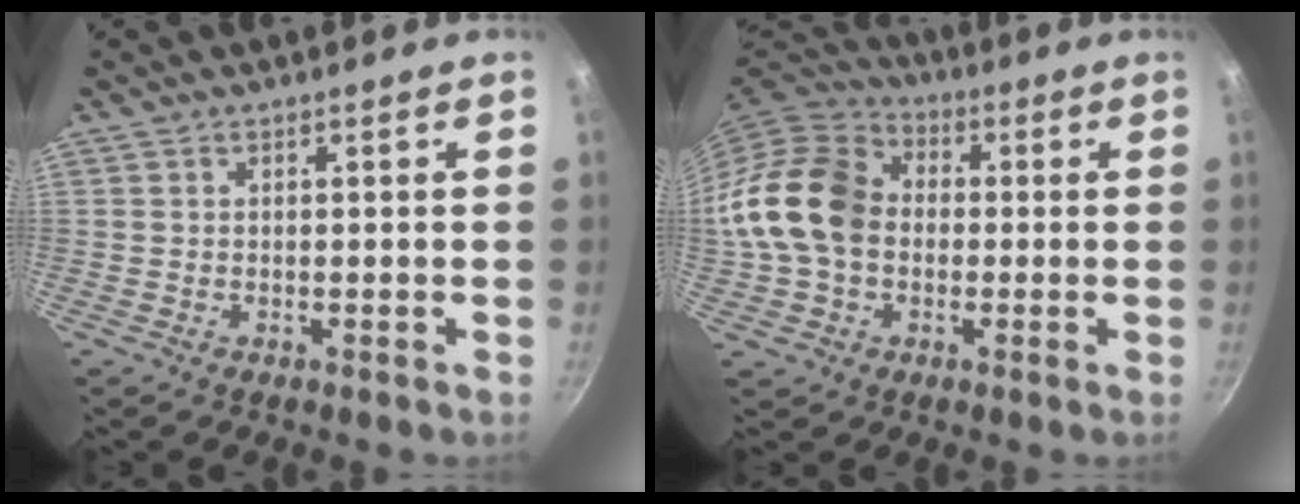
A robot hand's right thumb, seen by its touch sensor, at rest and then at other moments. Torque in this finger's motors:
{"motor_torque": [2.13, 2.23, 1.11, -1.20, 0.20]}